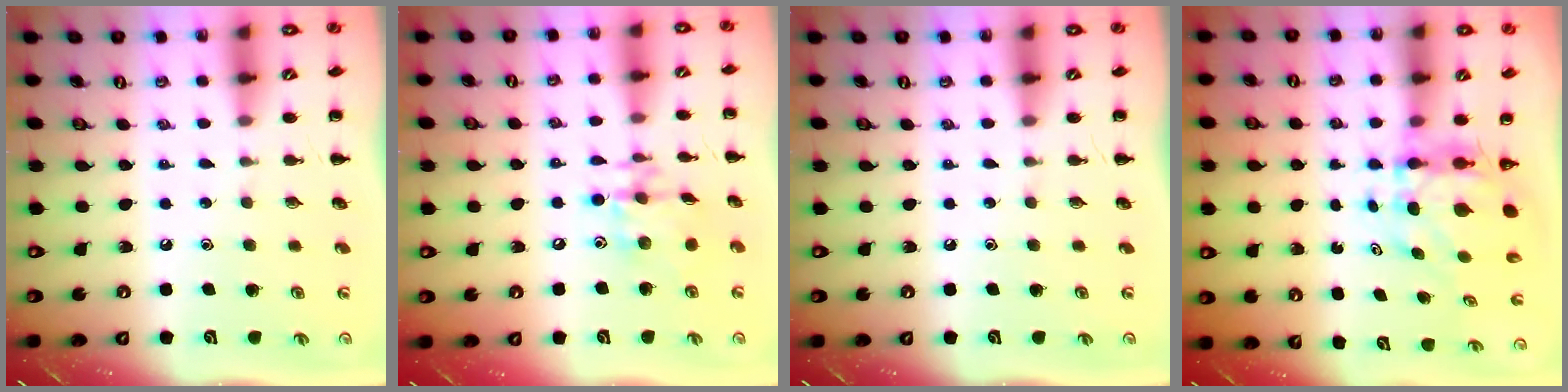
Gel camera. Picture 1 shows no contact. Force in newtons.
{"total": 11.9, "press": 11.8, "slide": 1.5}
{"total": 0.0}
{"total": 7.3, "press": 7.1, "slide": 1.5}